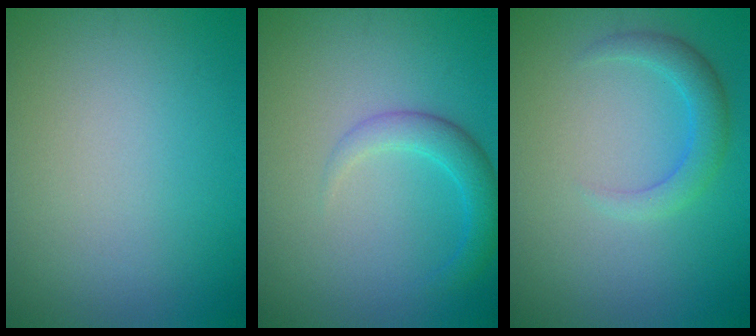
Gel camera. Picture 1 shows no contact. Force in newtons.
{"total": 2.7, "press": 2.7, "slide": 0.1}
{"total": 2.5, "press": 2.5, "slide": 0.1}